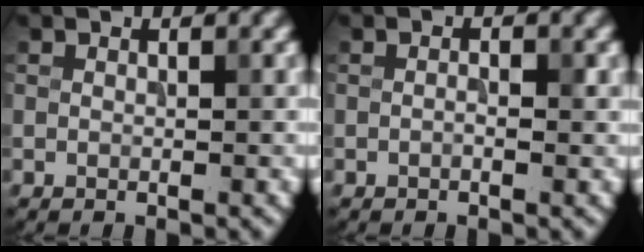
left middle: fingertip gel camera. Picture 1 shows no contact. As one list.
[{"total": 1.0, "force": [-0.2, 0.3, 0.9], "torque": [-0.017, 0.000, -0.004]}]